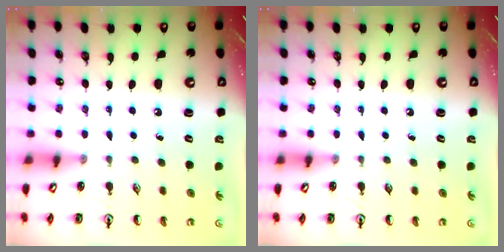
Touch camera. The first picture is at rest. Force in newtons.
{"total": 0.0}